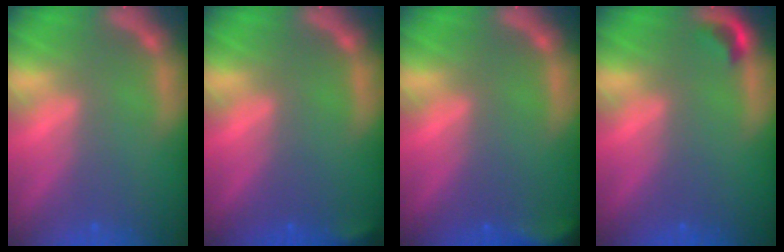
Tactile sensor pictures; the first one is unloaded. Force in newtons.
{"total": 1.4}
{"total": 4.0}
{"total": 1.4}